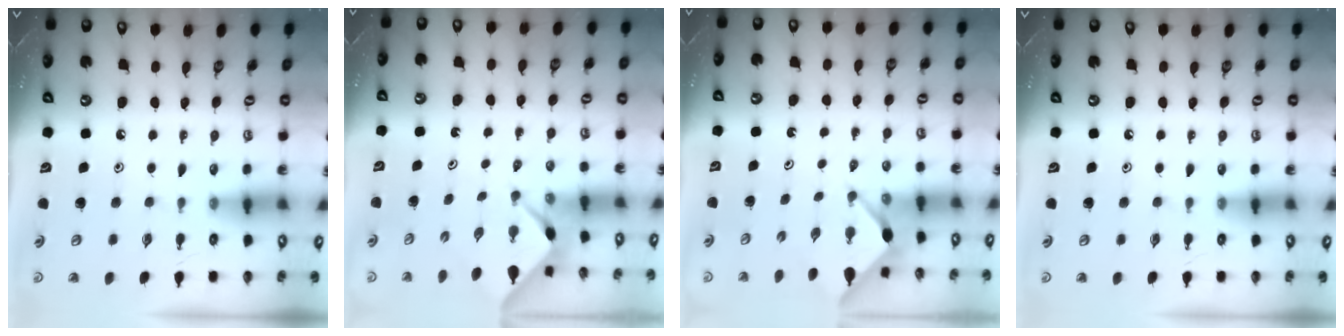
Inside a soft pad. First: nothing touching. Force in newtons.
{"total": 2.3, "press": 2.3, "slide": 0.3}
{"total": 3.5, "press": 3.5, "slide": 0.3}
{"total": 0.0}